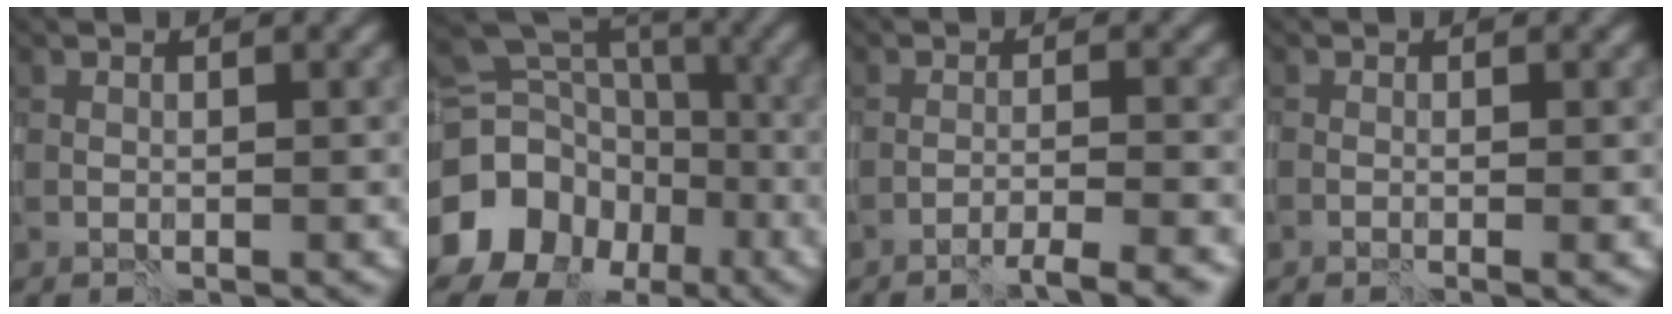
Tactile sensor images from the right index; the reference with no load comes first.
{"total": 15.2, "force": [-6.5, 13.0, 4.3], "torque": [-0.109, -0.029, -0.113]}
{"total": 3.3, "force": [-2.8, 0.1, 1.7], "torque": [-0.014, 0.007, -0.058]}
{"total": 1.0, "force": [-0.4, 0.0, 0.9], "torque": [-0.015, -0.004, -0.010]}